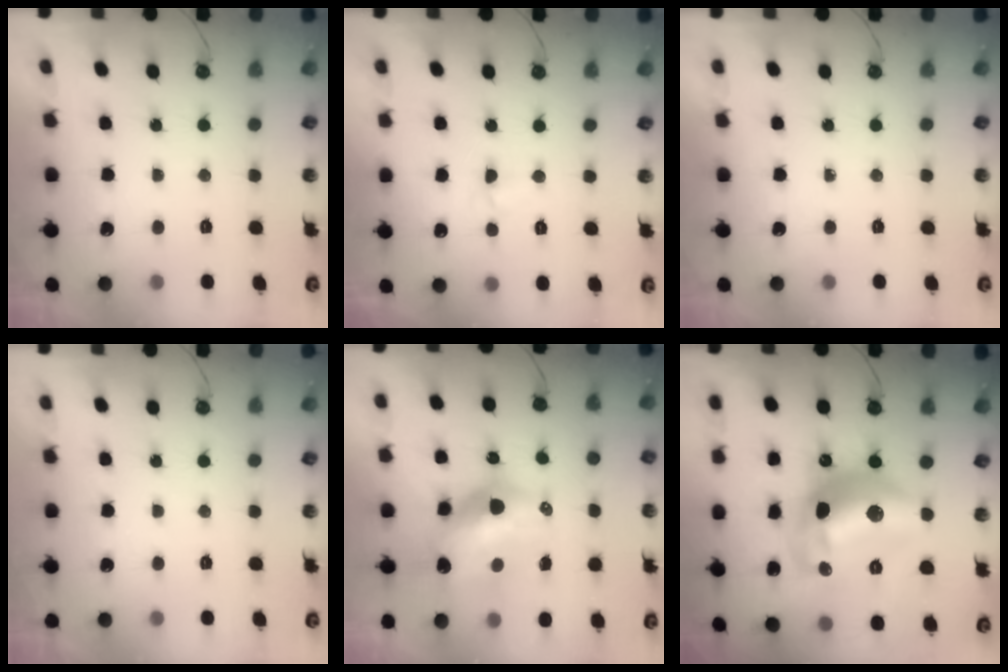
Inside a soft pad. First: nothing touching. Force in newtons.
{"total": 4.4, "press": 4.4, "slide": 0.6}
{"total": 0.0}
{"total": 0.0}
{"total": 14.4, "press": 14.3, "slide": 1.3}
{"total": 21.4, "press": 21.3, "slide": 2.0}